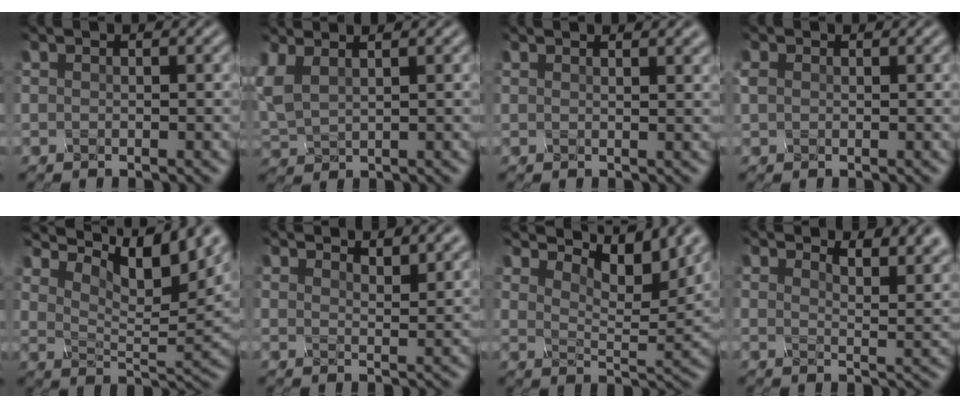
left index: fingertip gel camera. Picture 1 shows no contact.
{"total": 1.6, "force": [0.6, 0.6, 1.4], "torque": [-0.068, 0.005, 0.039]}
{"total": 2.5, "force": [1.9, 0.9, 1.4], "torque": [-0.004, 0.013, 0.015]}
{"total": 1.0, "force": [-0.5, -0.3, -0.8], "torque": [-0.007, -0.006, 0.017]}
{"total": 10.1, "force": [6.5, 3.5, 6.9], "torque": [-0.128, 0.002, 0.123]}
{"total": 5.3, "force": [4.4, 1.5, 2.6], "torque": [-0.032, 0.005, 0.054]}
{"total": 7.1, "force": [5.3, 2.3, 4.1], "torque": [-0.090, -0.005, 0.099]}
{"total": 8.2, "force": [6.3, 2.8, 4.5], "torque": [-0.053, 0.013, 0.073]}